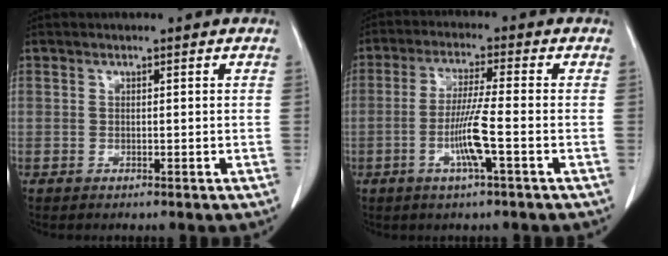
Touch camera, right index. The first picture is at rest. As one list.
[{"total": 6.8, "force": [-2.2, -0.4, 6.4], "torque": [-0.125, -0.005, -0.043]}]